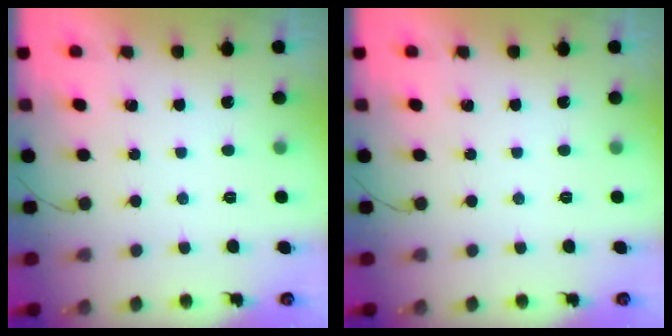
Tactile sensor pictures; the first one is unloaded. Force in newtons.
{"total": 0.0}